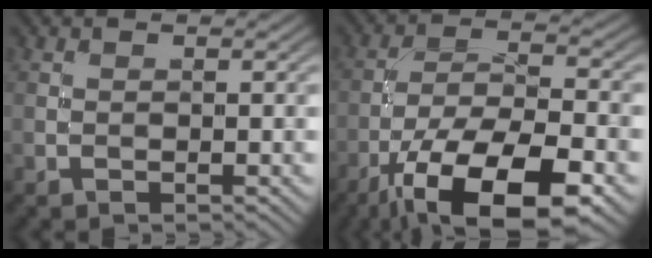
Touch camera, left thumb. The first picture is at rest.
{"total": 15.3, "force": [-8.8, 5.4, 11.2], "torque": [-0.209, -0.015, -0.155]}